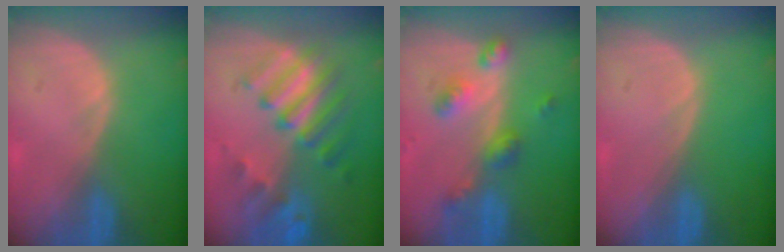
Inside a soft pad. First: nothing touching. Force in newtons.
{"total": 9.2, "press": 8.3, "slide": 4.0}
{"total": 6.0, "press": 5.3, "slide": 2.8}
{"total": 0.0}